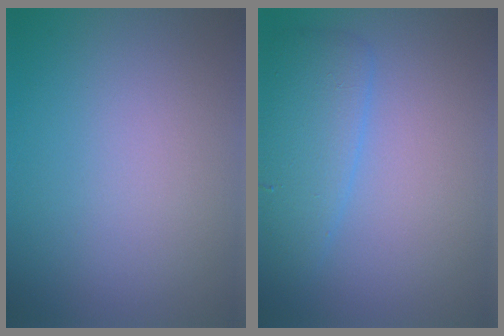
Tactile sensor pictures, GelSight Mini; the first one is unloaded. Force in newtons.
{"total": 3.5, "press": 3.5, "slide": 0.0}